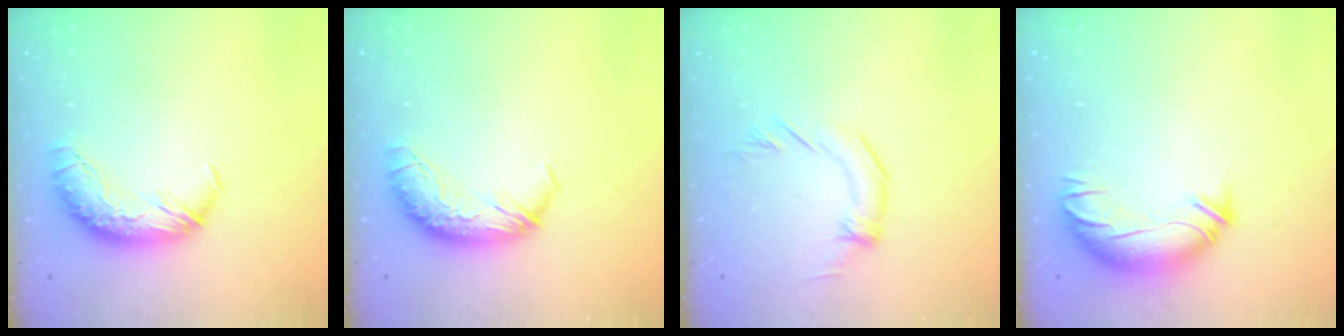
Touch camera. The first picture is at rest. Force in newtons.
{"total": 0.0}
{"total": 2.8, "press": 2.8, "slide": 0.2}
{"total": 3.5, "press": 2.2, "slide": 2.7}